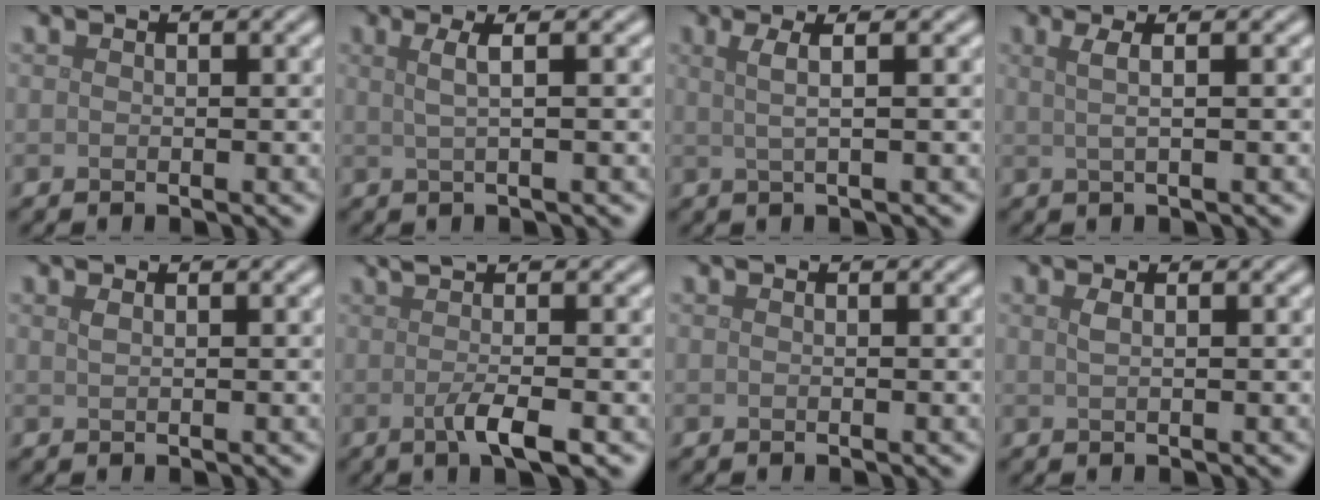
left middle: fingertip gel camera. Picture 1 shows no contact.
{"total": 2.4, "force": [0.6, 0.7, 2.3], "torque": [-0.038, 0.004, 0.005]}
{"total": 2.8, "force": [0.9, 0.8, 2.5], "torque": [-0.041, 0.003, 0.001]}
{"total": 2.5, "force": [0.9, 0.8, 2.2], "torque": [-0.033, 0.000, -0.001]}
{"total": 0.8, "force": [0.4, 0.3, 0.6], "torque": [-0.006, 0.003, 0.006]}
{"total": 4.7, "force": [-0.1, 1.2, 4.6], "torque": [-0.063, 0.004, -0.005]}
{"total": 0.0}
{"total": 1.1, "force": [0.4, 0.5, 1.0], "torque": [-0.012, 0.004, 0.005]}